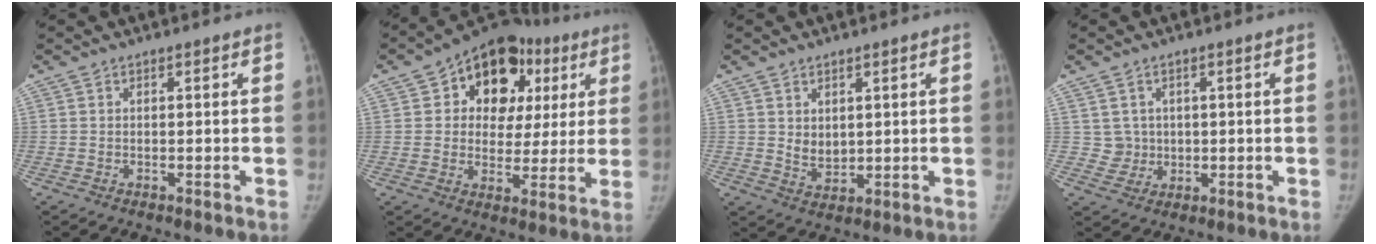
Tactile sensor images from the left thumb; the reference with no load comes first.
{"total": 18.4, "force": [6.9, 13.1, 11.0], "torque": [-0.093, 0.011, 0.098]}
{"total": 4.1, "force": [1.3, 2.9, 2.7], "torque": [-0.033, -0.017, 0.034]}
{"total": 3.9, "force": [0.8, 3.7, 0.9], "torque": [0.001, -0.003, 0.020]}